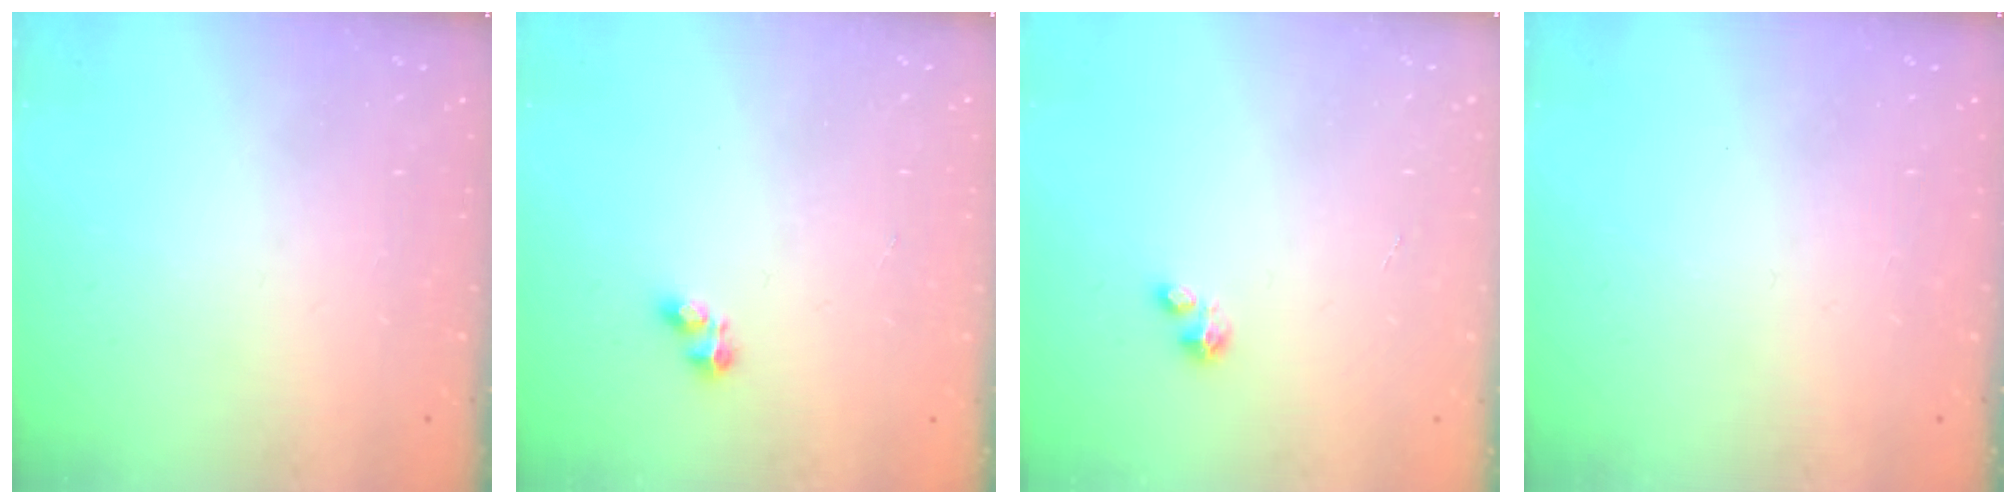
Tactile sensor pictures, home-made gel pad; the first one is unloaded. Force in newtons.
{"total": 2.7, "press": 2.7, "slide": 0.4}
{"total": 0.9, "press": 0.9, "slide": 0.3}
{"total": 0.0}